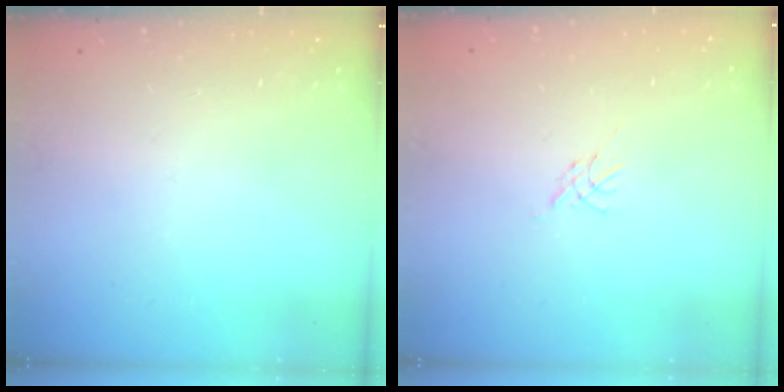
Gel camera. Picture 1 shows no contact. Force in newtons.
{"total": 0.0}